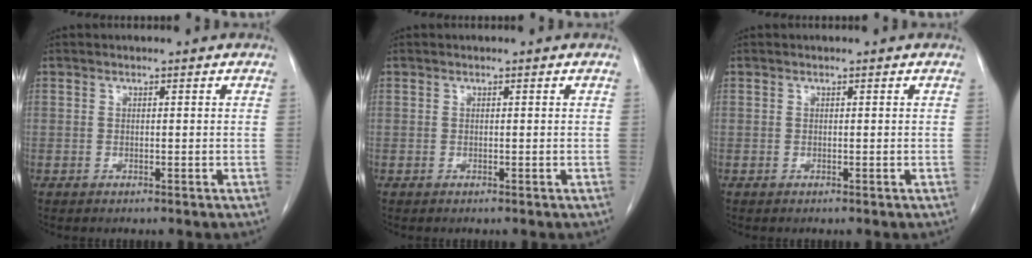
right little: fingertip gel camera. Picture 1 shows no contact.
{"total": 0.0}
{"total": 0.0}